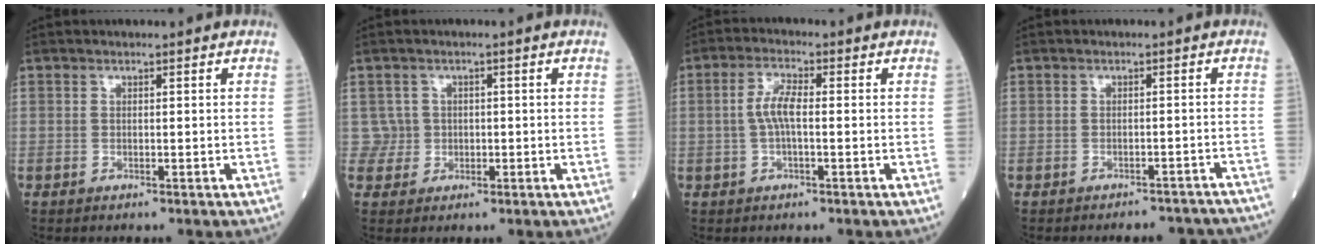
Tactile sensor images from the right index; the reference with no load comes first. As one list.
[{"total": 2.7, "force": [0.2, 2.7, -0.4], "torque": [0.017, 0.006, 0.002]}, {"total": 4.3, "force": [-0.1, 1.1, 4.1], "torque": [-0.091, 0.009, -0.003]}, {"total": 8.2, "force": [-7.7, 2.3, 1.5], "torque": [-0.002, 0.011, -0.078]}]